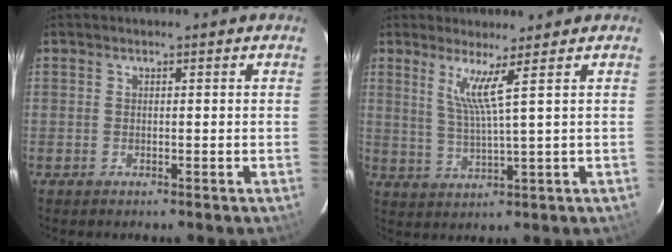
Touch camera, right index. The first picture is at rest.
{"total": 4.7, "force": [2.6, -1.3, 3.7], "torque": [-0.072, -0.014, 0.050]}